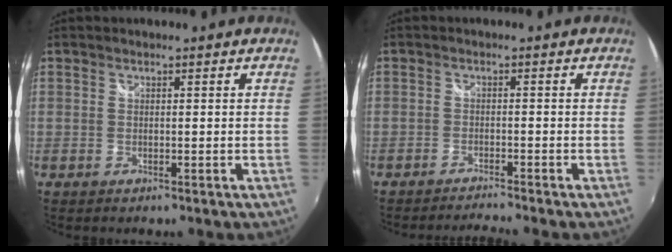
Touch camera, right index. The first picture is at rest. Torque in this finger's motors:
{"motor_torque": [0.54, -0.59, 0.12, 0.00]}